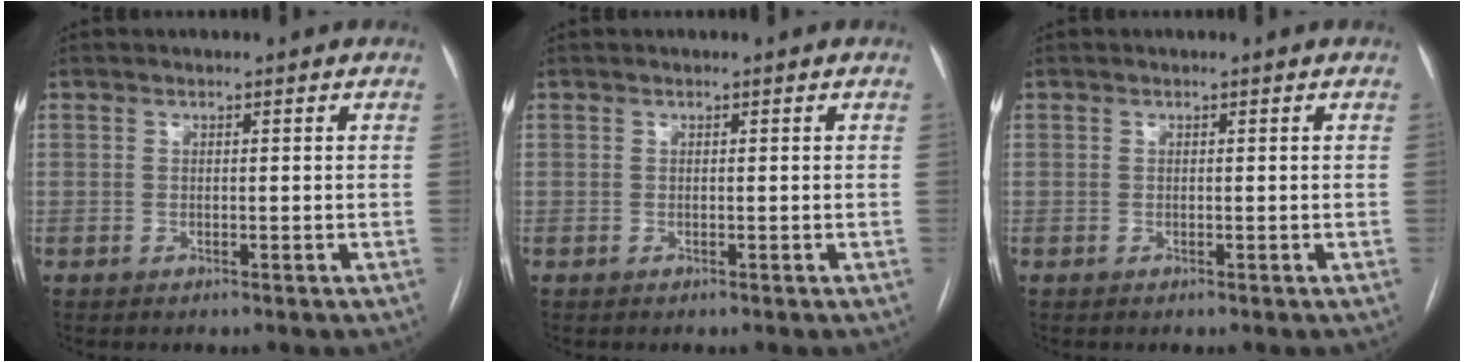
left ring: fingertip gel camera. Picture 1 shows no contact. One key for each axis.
{"total": 0.0}
{"total": 0.0}